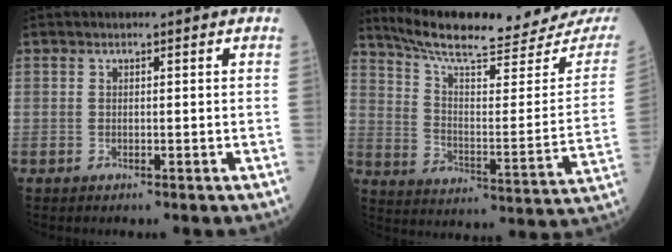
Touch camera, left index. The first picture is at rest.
{"total": 21.8, "force": [20.3, 2.0, 7.6], "torque": [-0.125, -0.072, 0.281]}